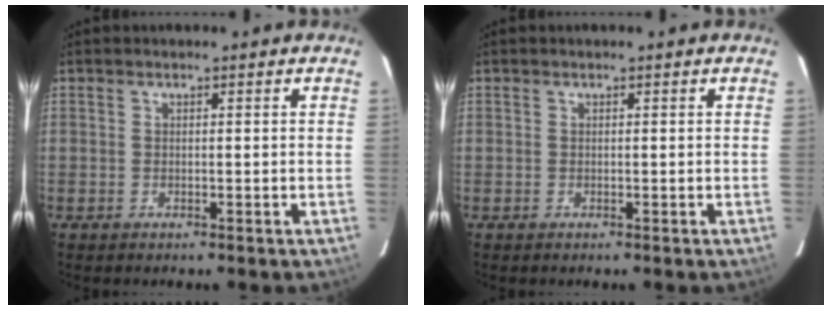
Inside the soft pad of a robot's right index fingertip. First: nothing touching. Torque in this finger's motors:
{"motor_torque": [0.00, 0.00, 0.00, 0.01]}